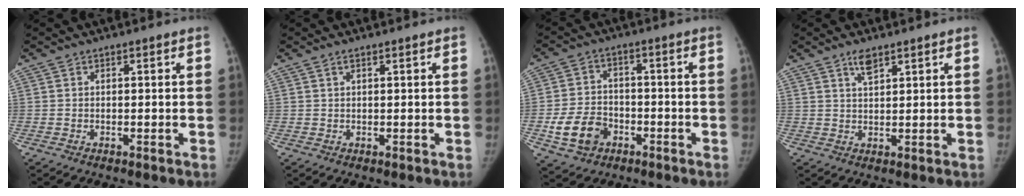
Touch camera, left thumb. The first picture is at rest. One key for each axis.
{"total": 1.0, "fx": 0.7, "fy": 0.3, "fz": 0.7, "tx": -0.013, "ty": 0.001, "tz": 0.014}
{"total": 9.0, "fx": -3.4, "fy": 6.9, "fz": 4.6, "tx": -0.072, "ty": 0.019, "tz": -0.056}
{"total": 3.3, "fx": 2.3, "fy": 1.1, "fz": 2.1, "tx": -0.033, "ty": -0.010, "tz": 0.043}